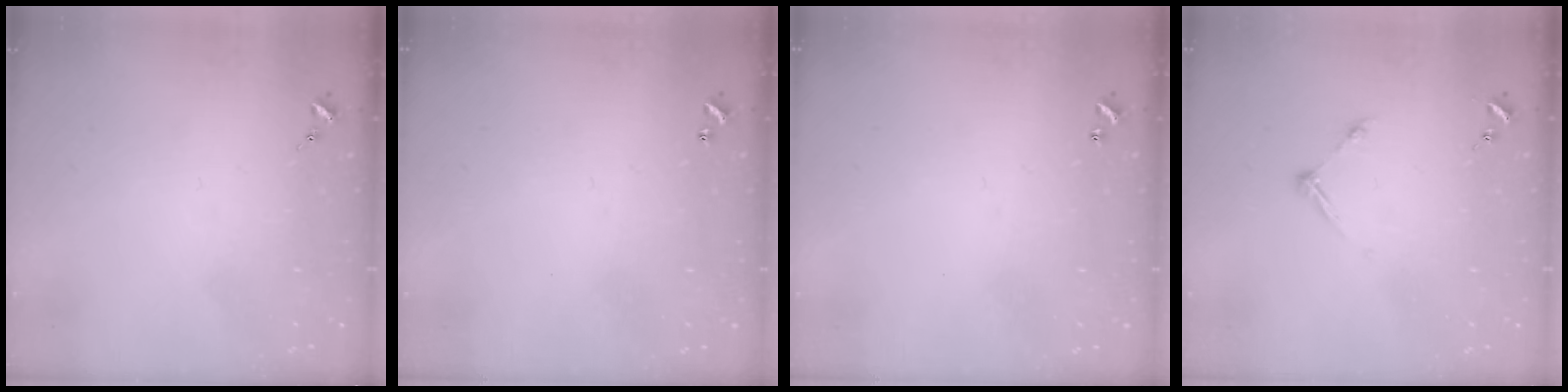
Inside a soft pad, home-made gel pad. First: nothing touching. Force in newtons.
{"total": 1.0, "press": 1.0, "slide": 0.2}
{"total": 1.0, "press": 1.0, "slide": 0.2}
{"total": 5.6, "press": 5.6, "slide": 0.6}